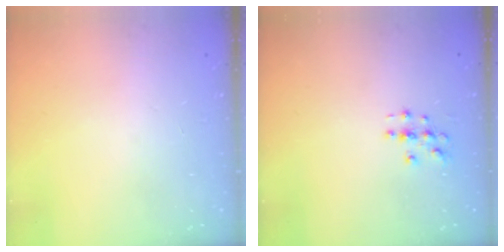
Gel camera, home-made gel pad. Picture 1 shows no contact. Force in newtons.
{"total": 3.0, "press": 3.0, "slide": 0.3}